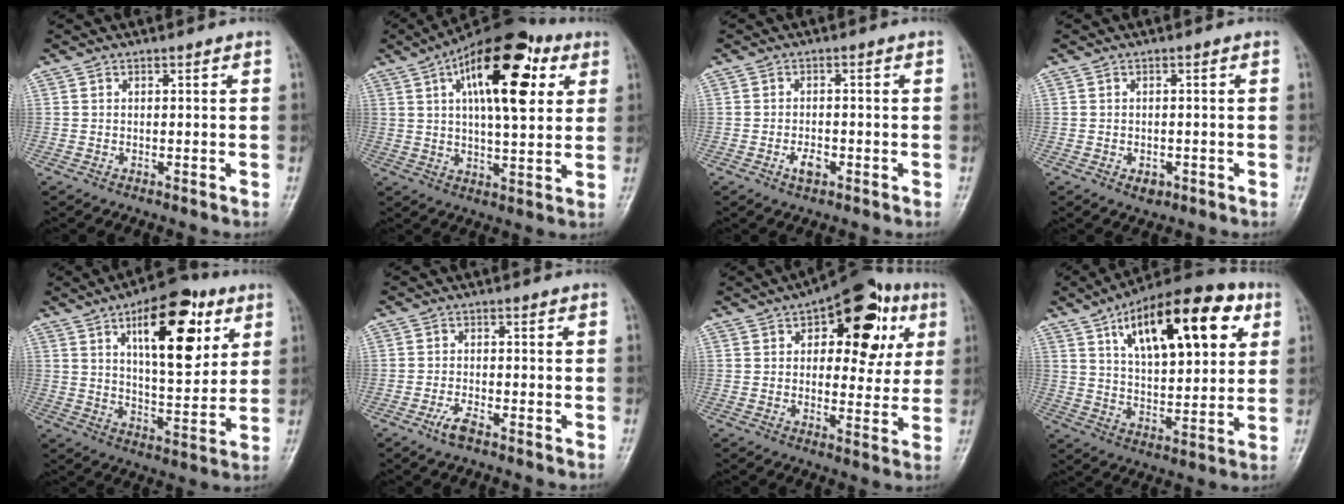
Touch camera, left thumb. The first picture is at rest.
{"total": 19.6, "force": [6.9, 8.4, 16.3], "torque": [-0.228, -0.001, 0.096]}
{"total": 2.7, "force": [-1.4, 1.5, 1.8], "torque": [-0.029, 0.006, -0.025]}
{"total": 2.1, "force": [-1.0, 1.5, 1.0], "torque": [-0.006, 0.002, -0.011]}
{"total": 18.1, "force": [7.6, 7.9, 14.4], "torque": [-0.171, -0.026, 0.116]}
{"total": 2.9, "force": [-2.0, 0.8, 1.9], "torque": [-0.045, 0.010, -0.041]}
{"total": 17.4, "force": [6.2, 9.3, 13.3], "torque": [-0.115, 0.004, 0.076]}
{"total": 23.3, "force": [9.5, 10.4, 18.6], "torque": [-0.250, -0.010, 0.150]}